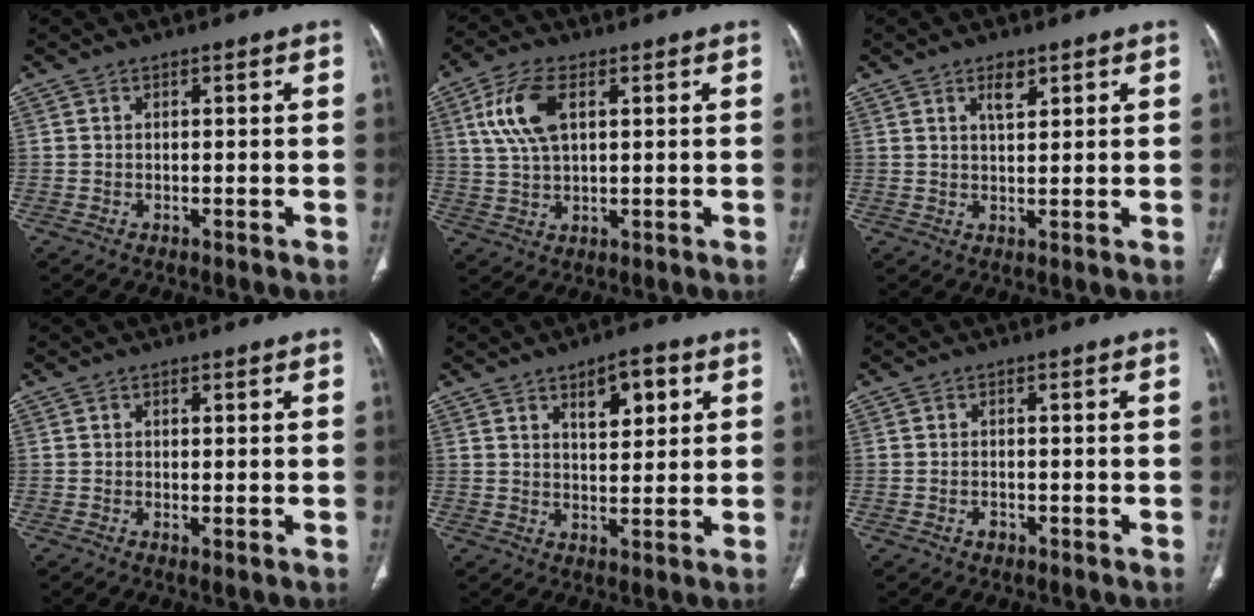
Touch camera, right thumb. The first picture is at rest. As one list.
[{"total": 9.3, "force": [3.0, 4.7, 7.4], "torque": [-0.158, 0.003, 0.061]}, {"total": 3.5, "force": [2.0, 1.5, 2.5], "torque": [-0.034, -0.013, 0.037]}, {"total": 1.1, "force": [-0.2, 0.4, 1.0], "torque": [-0.020, -0.005, -0.002]}, {"total": 7.1, "force": [3.3, 3.2, 5.4], "torque": [-0.062, -0.017, 0.050]}, {"total": 1.5, "force": [-0.7, 1.1, 0.8], "torque": [-0.013, 0.008, -0.009]}]